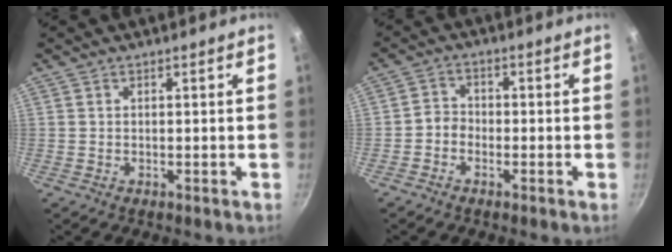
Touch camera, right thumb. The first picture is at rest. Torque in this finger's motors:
{"motor_torque": [-0.16, -0.52, -0.39, 0.02, 0.05]}